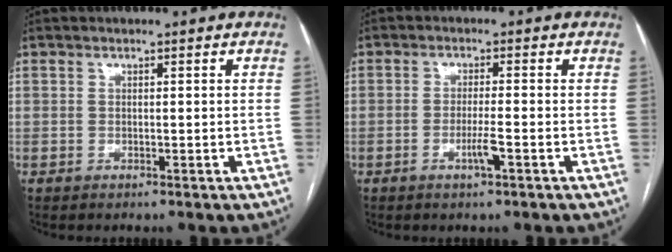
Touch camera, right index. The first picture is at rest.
{"total": 3.1, "force": [-1.3, -0.1, 2.8], "torque": [-0.053, -0.002, -0.024]}